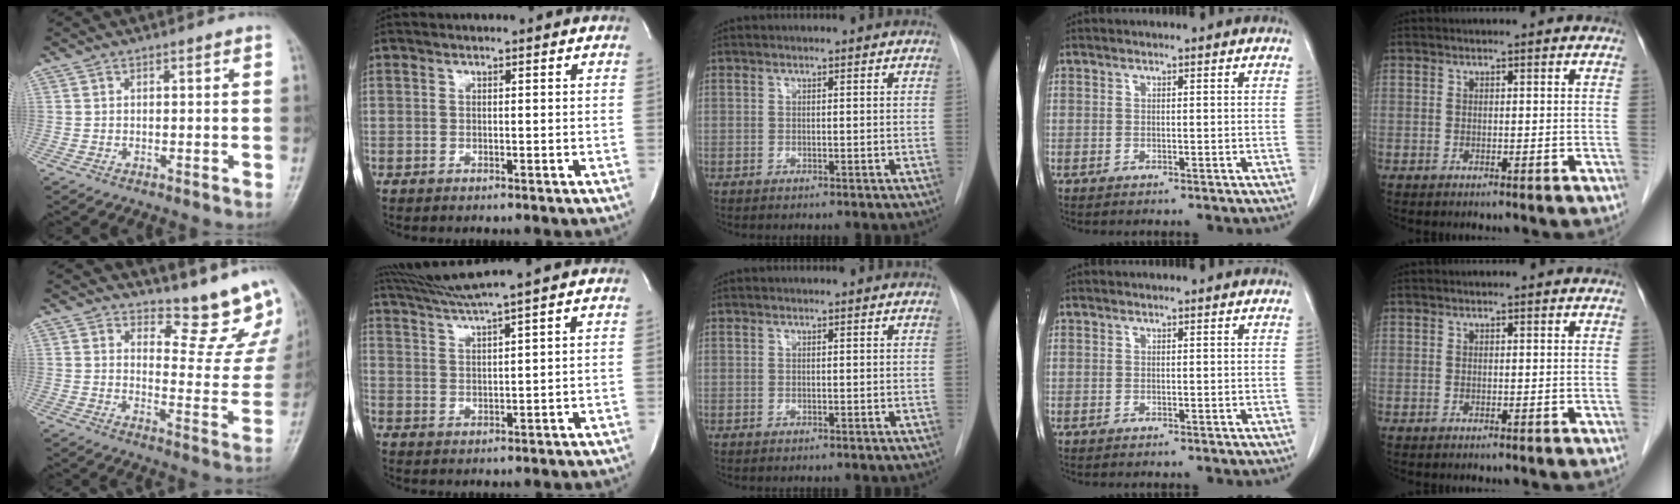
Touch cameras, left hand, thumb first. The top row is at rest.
{"thumb": {"total": 12.1, "force": [11.3, 3.3, 2.9], "torque": [-0.001, -0.125, 0.134]}, "index": {"total": 7.4, "force": [6.3, -2.5, 2.8], "torque": [-0.057, 0.003, 0.121]}}